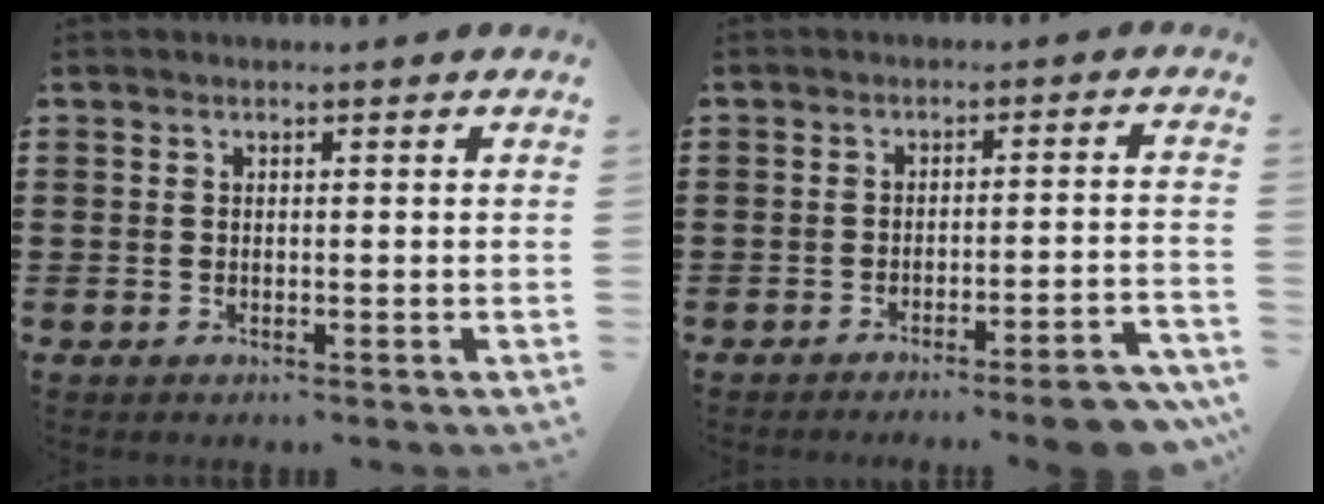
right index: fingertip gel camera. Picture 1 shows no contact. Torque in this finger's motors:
{"motor_torque": [1.12, -1.02, 0.10, -0.04]}